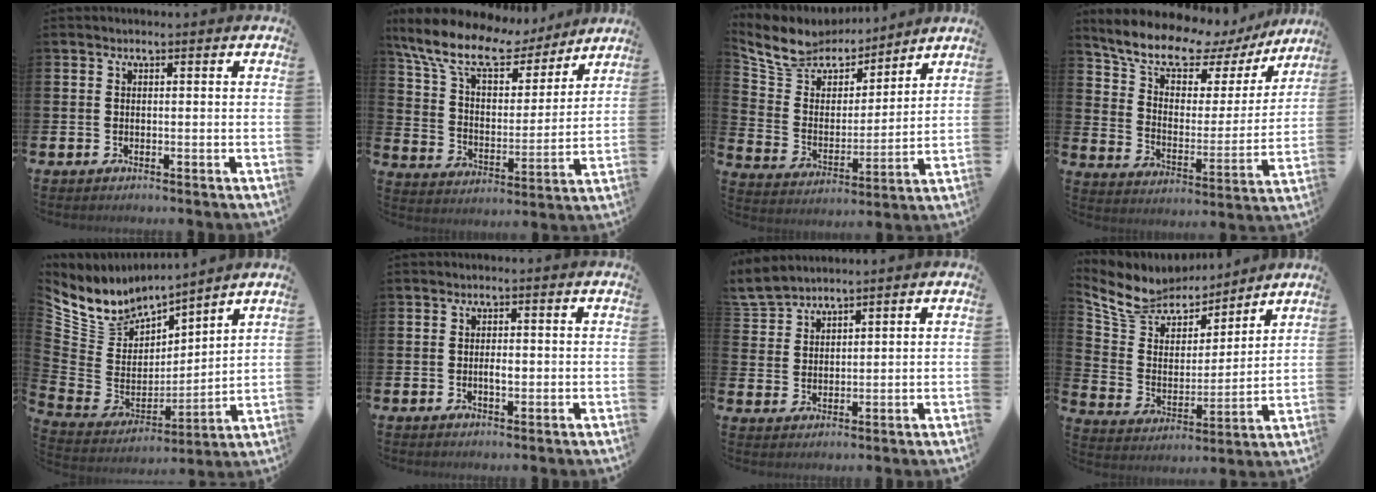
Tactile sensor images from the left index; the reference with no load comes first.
{"total": 12.7, "force": [10.6, 4.3, 5.5], "torque": [-0.135, -0.064, 0.182]}
{"total": 9.1, "force": [8.4, 3.5, 1.1], "torque": [-0.075, -0.060, 0.153]}
{"total": 11.4, "force": [9.5, 4.1, 4.7], "torque": [-0.120, -0.055, 0.161]}
{"total": 7.1, "force": [6.7, 2.0, -1.1], "torque": [-0.031, -0.073, 0.120]}
{"total": 1.7, "force": [-0.1, 0.8, 1.4], "torque": [-0.013, -0.003, -0.006]}
{"total": 4.6, "force": [4.5, 0.9, 0.3], "torque": [-0.022, -0.020, 0.084]}
{"total": 9.8, "force": [9.0, 3.6, 1.2], "torque": [-0.081, -0.066, 0.164]}